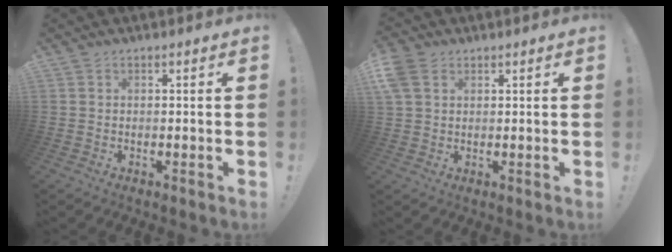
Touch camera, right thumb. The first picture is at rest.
{"total": 6.3, "force": [2.9, 4.5, 3.4], "torque": [-0.072, 0.002, 0.061]}